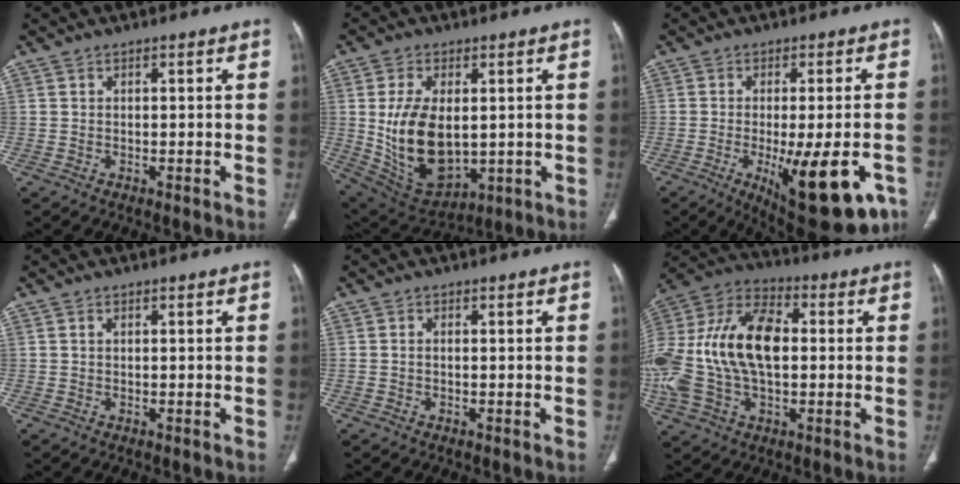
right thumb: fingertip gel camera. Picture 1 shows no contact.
{"total": 16.1, "force": [0.4, 9.3, 13.1], "torque": [-0.223, -0.013, 0.035]}
{"total": 18.4, "force": [-7.2, 6.1, 15.8], "torque": [-0.173, -0.007, -0.087]}
{"total": 0.5, "force": [0.1, 0.3, 0.4], "torque": [-0.010, 0.002, 0.003]}
{"total": 0.8, "force": [-0.2, 0.6, 0.6], "torque": [-0.015, 0.004, -0.001]}
{"total": 25.3, "force": [0.6, 15.2, 20.3], "torque": [-0.453, 0.024, 0.012]}